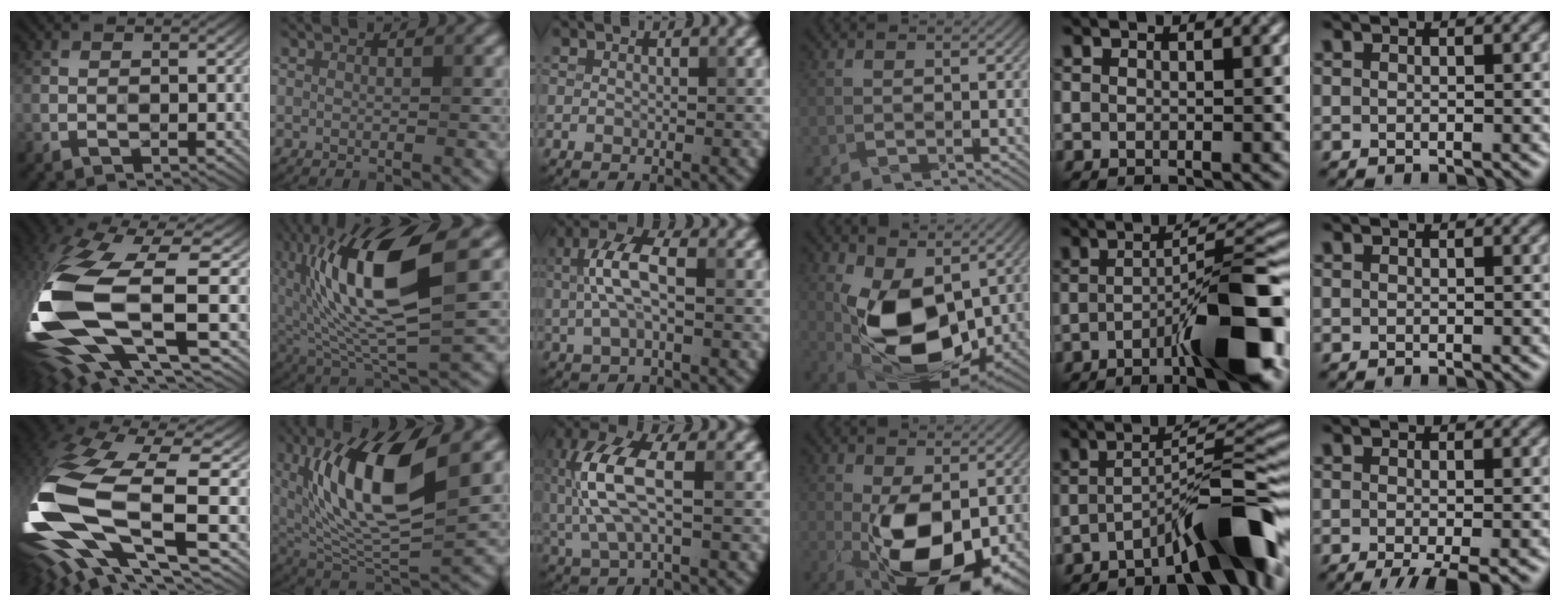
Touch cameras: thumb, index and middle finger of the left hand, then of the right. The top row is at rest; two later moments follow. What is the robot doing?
{"motion": "wrap", "object": "ethernet cable"}